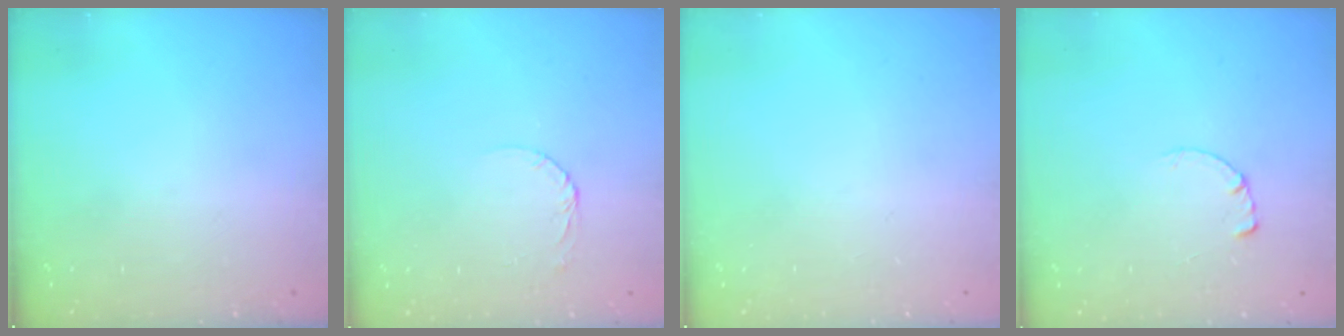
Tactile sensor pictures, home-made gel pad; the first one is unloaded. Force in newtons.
{"total": 2.6, "press": 2.6, "slide": 0.1}
{"total": 0.0}
{"total": 0.7, "press": 0.7, "slide": 0.2}